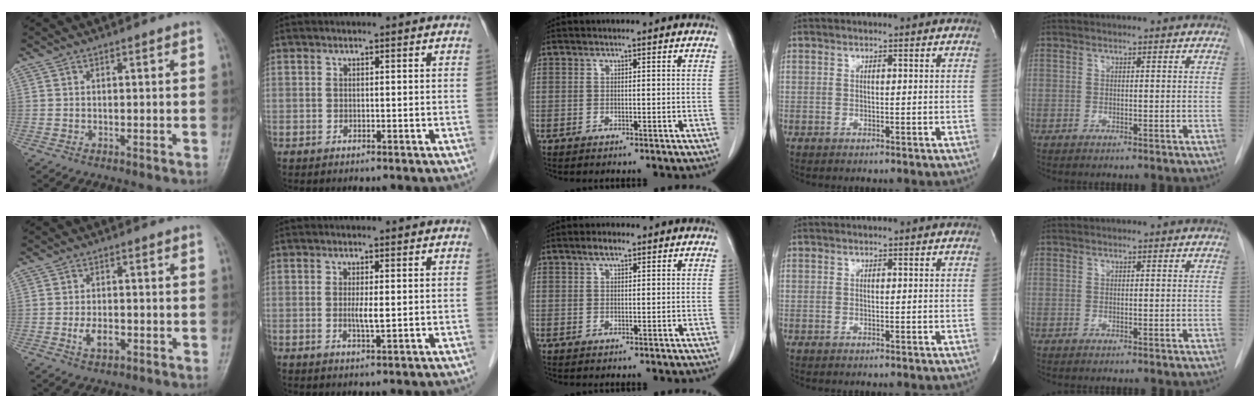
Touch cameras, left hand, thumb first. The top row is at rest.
{"thumb": {"total": 3.7, "force": [-1.2, 2.2, 2.8], "torque": [-0.046, 0.004, -0.017]}, "index": {"total": 2.1, "force": [-0.1, 0.1, 2.1], "torque": [-0.044, -0.007, -0.002]}, "middle": {"total": 2.0, "force": [1.3, 0.8, 1.3], "torque": [-0.029, 0.007, 0.023]}}